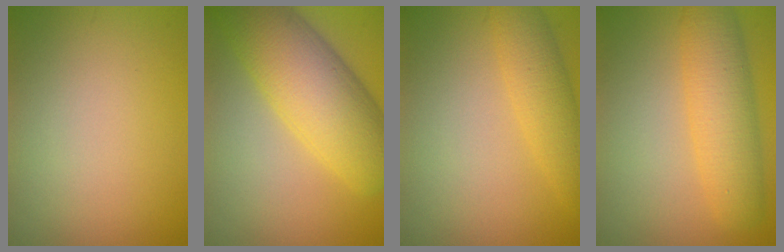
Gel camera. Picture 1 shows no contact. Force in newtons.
{"total": 9.4, "press": 9.4, "slide": 0.4}
{"total": 3.6, "press": 3.6, "slide": 0.1}
{"total": 5.5, "press": 5.5, "slide": 0.3}